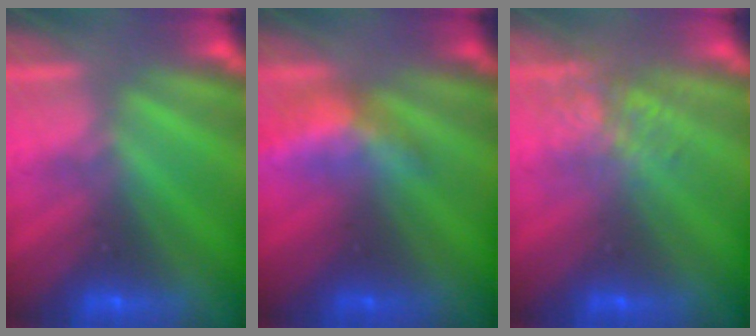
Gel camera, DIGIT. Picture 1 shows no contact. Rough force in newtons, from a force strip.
{"total": 2.3}
{"total": 3.1}